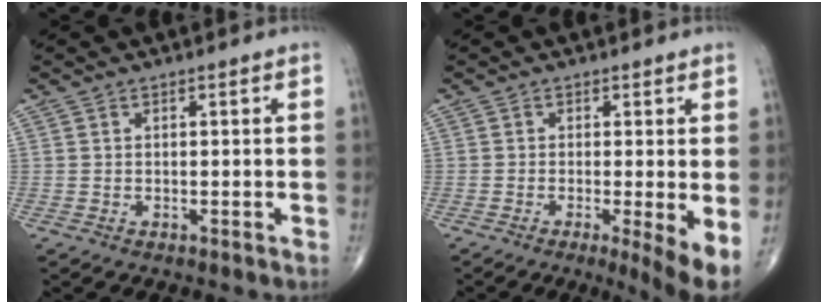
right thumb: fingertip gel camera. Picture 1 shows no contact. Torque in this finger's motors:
{"motor_torque": [0.15, 0.67, 0.24, 0.00, 0.03]}